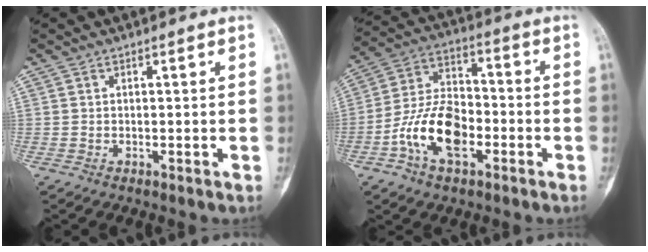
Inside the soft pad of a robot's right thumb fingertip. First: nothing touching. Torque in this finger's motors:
{"motor_torque": [0.94, 0.69, 1.13, -0.67, 0.15]}